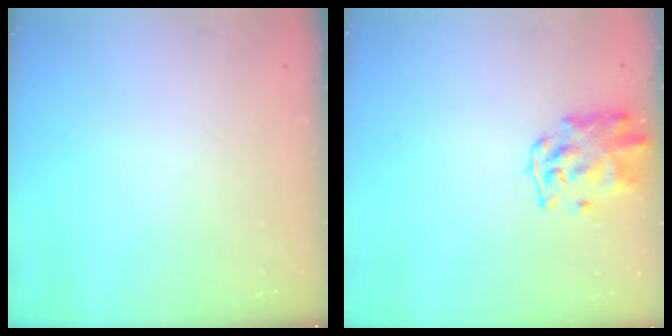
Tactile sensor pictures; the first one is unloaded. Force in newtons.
{"total": 2.6, "press": 2.6, "slide": 0.5}